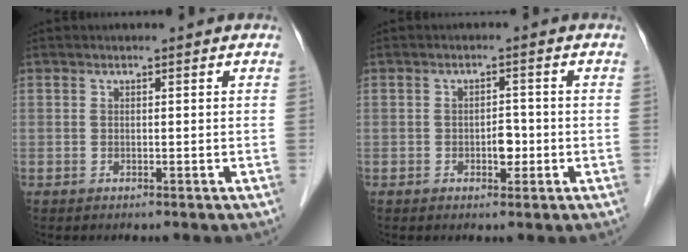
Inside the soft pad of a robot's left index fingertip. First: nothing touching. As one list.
[{"total": 2.4, "force": [-0.7, 1.4, 1.8], "torque": [-0.023, 0.005, -0.009]}]